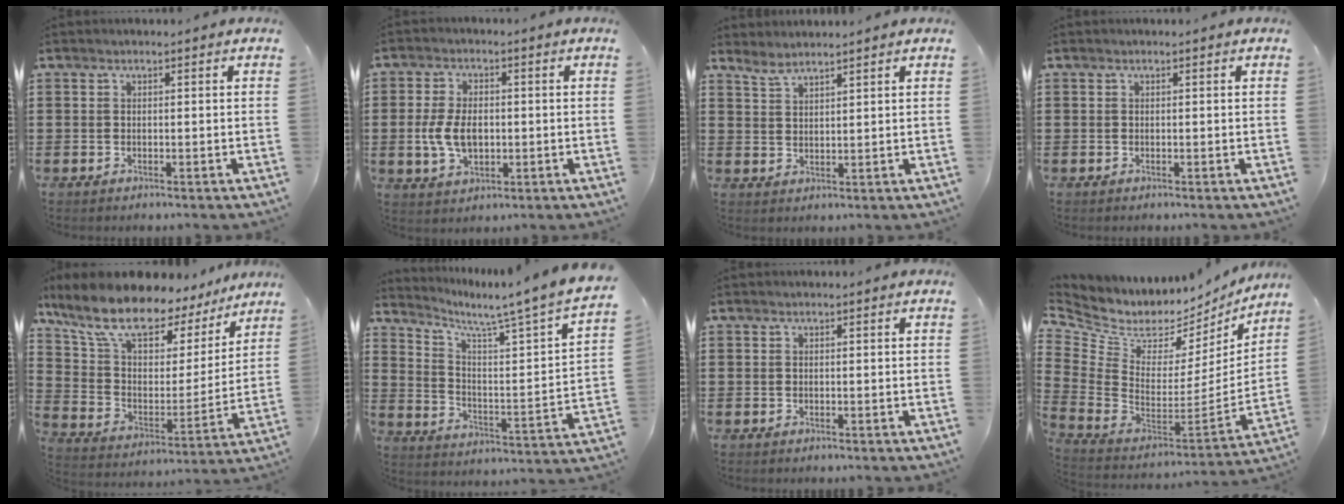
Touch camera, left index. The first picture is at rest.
{"total": 6.5, "force": [-0.5, 3.9, 5.2], "torque": [-0.109, 0.000, -0.014]}
{"total": 2.5, "force": [2.4, 0.2, 0.5], "torque": [-0.016, -0.003, 0.048]}
{"total": 0.0}
{"total": 12.1, "force": [9.9, 4.1, 5.5], "torque": [-0.150, -0.062, 0.170]}
{"total": 5.4, "force": [4.4, -0.6, 3.0], "torque": [-0.071, -0.050, 0.059]}
{"total": 0.0}
{"total": 5.0, "force": [3.8, 3.0, 1.4], "torque": [-0.070, -0.052, 0.062]}